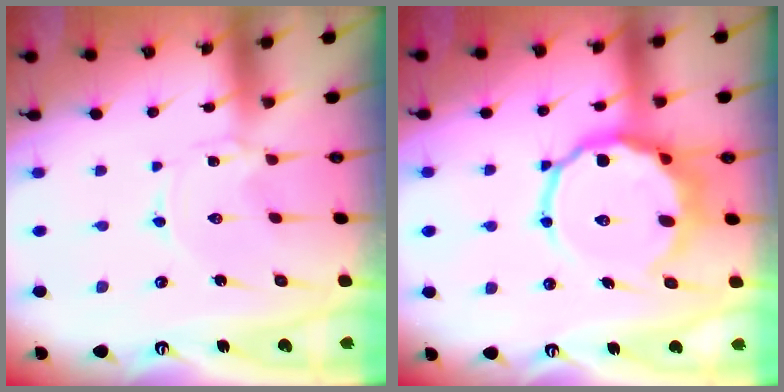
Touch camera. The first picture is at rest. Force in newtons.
{"total": 13.8, "press": 13.5, "slide": 3.0}